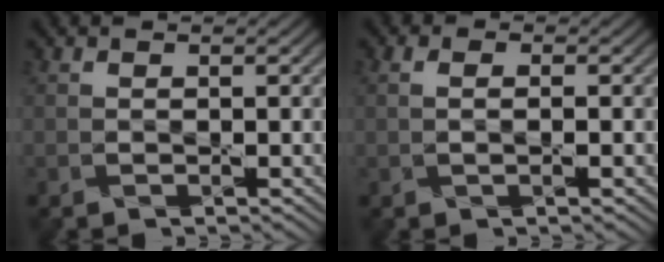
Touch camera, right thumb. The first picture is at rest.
{"total": 1.9, "force": [0.2, 0.9, 1.6], "torque": [-0.016, -0.004, -0.003]}